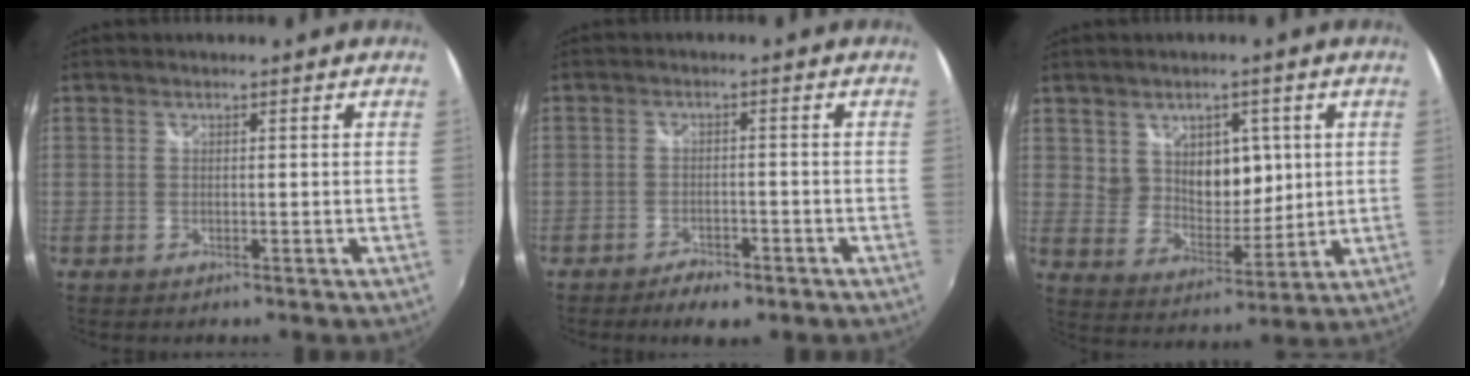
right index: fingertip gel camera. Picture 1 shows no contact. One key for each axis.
{"total": 5.4, "fx": -4.0, "fy": 2.1, "fz": 2.9, "tx": -0.071, "ty": -0.006, "tz": -0.062}
{"total": 9.9, "fx": 3.7, "fy": 7.1, "fz": 5.7, "tx": -0.083, "ty": -0.002, "tz": 0.075}